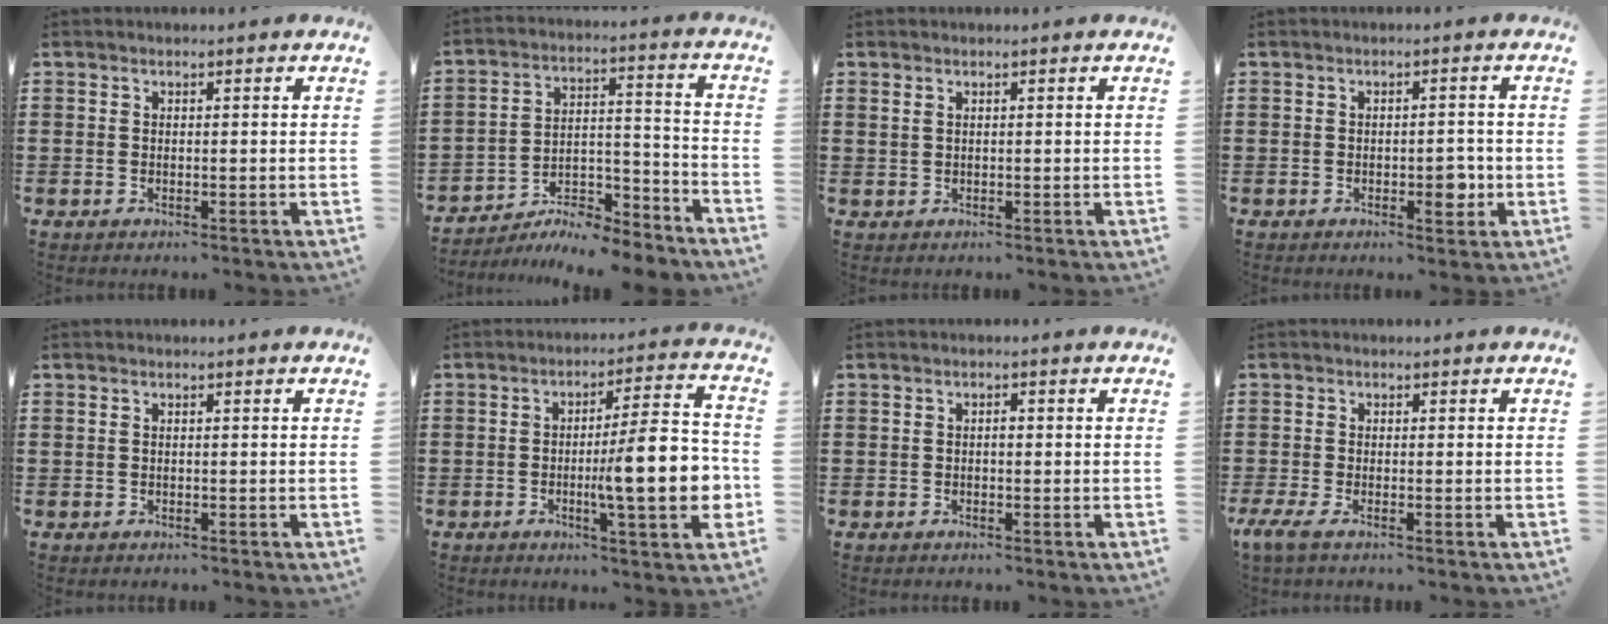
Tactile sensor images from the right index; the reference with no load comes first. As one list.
[{"total": 7.5, "force": [-7.0, 1.4, 2.2], "torque": [-0.025, 0.019, -0.134]}, {"total": 0.7, "force": [0.5, 0.3, 0.3], "torque": [-0.008, 0.001, 0.010]}, {"total": 3.9, "force": [-1.1, 1.7, 3.3], "torque": [-0.047, 0.001, -0.019]}, {"total": 0.0}, {"total": 12.2, "force": [-2.2, 2.1, 11.8], "torque": [-0.157, -0.016, -0.044]}, {"total": 0.9, "force": [0.0, 0.4, 0.8], "torque": [-0.015, 0.002, -0.001]}, {"total": 1.6, "force": [-0.5, 0.3, 1.5], "torque": [-0.043, -0.009, -0.014]}]